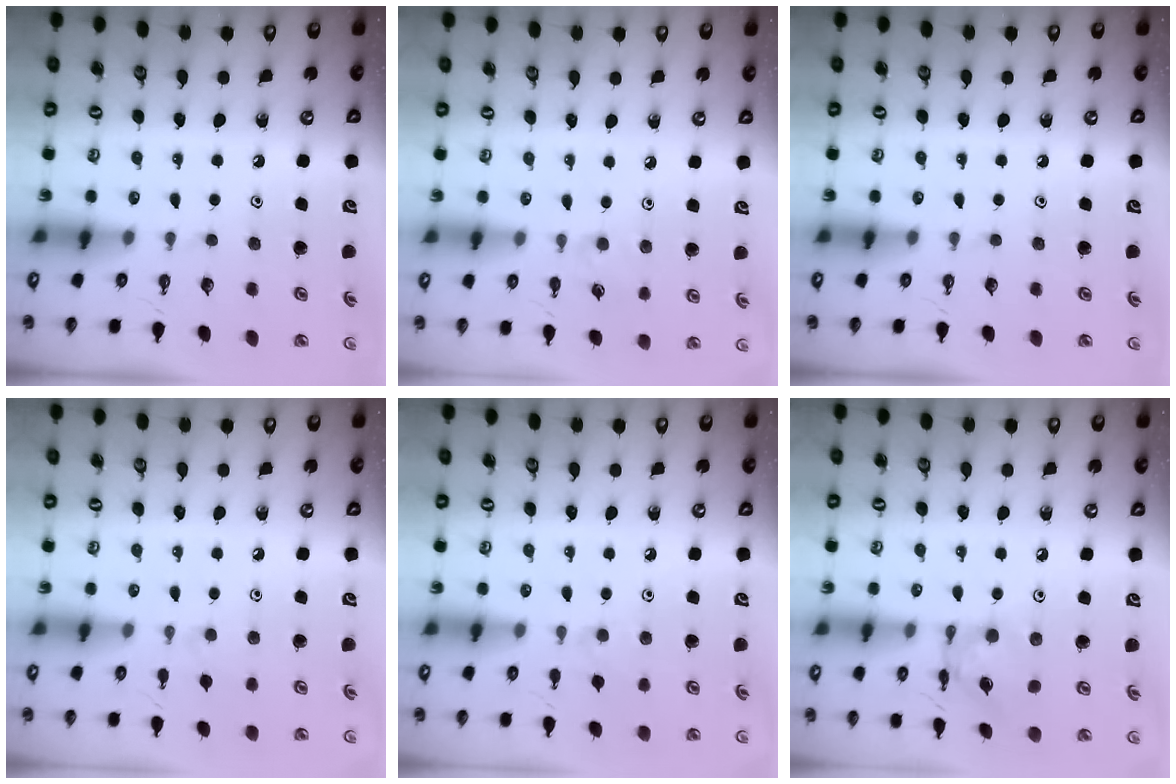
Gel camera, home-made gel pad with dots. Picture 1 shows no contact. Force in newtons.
{"total": 4.3, "press": 4.3, "slide": 0.6}
{"total": 0.0}
{"total": 2.9, "press": 2.9, "slide": 0.4}
{"total": 3.8, "press": 3.7, "slide": 0.8}
{"total": 7.8, "press": 7.8, "slide": 0.4}